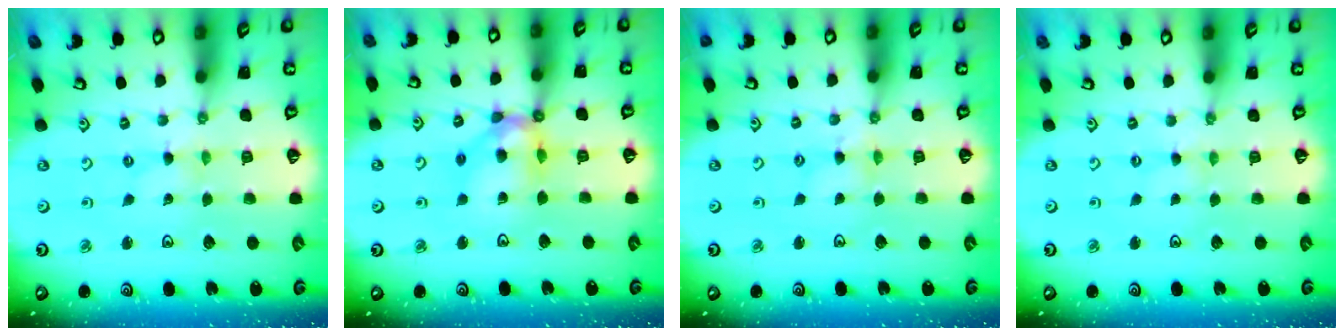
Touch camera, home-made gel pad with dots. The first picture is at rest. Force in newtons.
{"total": 11.7, "press": 11.6, "slide": 1.1}
{"total": 2.9, "press": 2.9, "slide": 0.4}
{"total": 0.0}